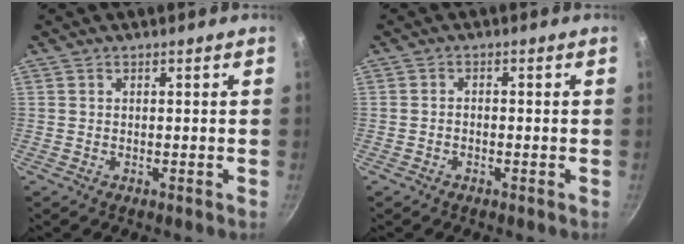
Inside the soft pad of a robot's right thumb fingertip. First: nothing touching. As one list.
[{"total": 1.1, "force": [-0.7, 0.7, 0.6], "torque": [-0.012, 0.009, -0.015]}]